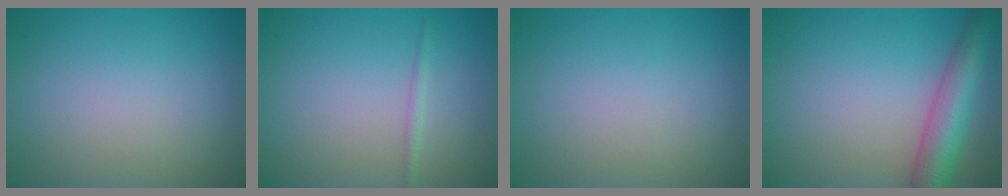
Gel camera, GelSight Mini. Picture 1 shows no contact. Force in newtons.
{"total": 0.8, "press": 0.8, "slide": 0.1}
{"total": 0.0}
{"total": 6.2, "press": 6.2, "slide": 0.2}